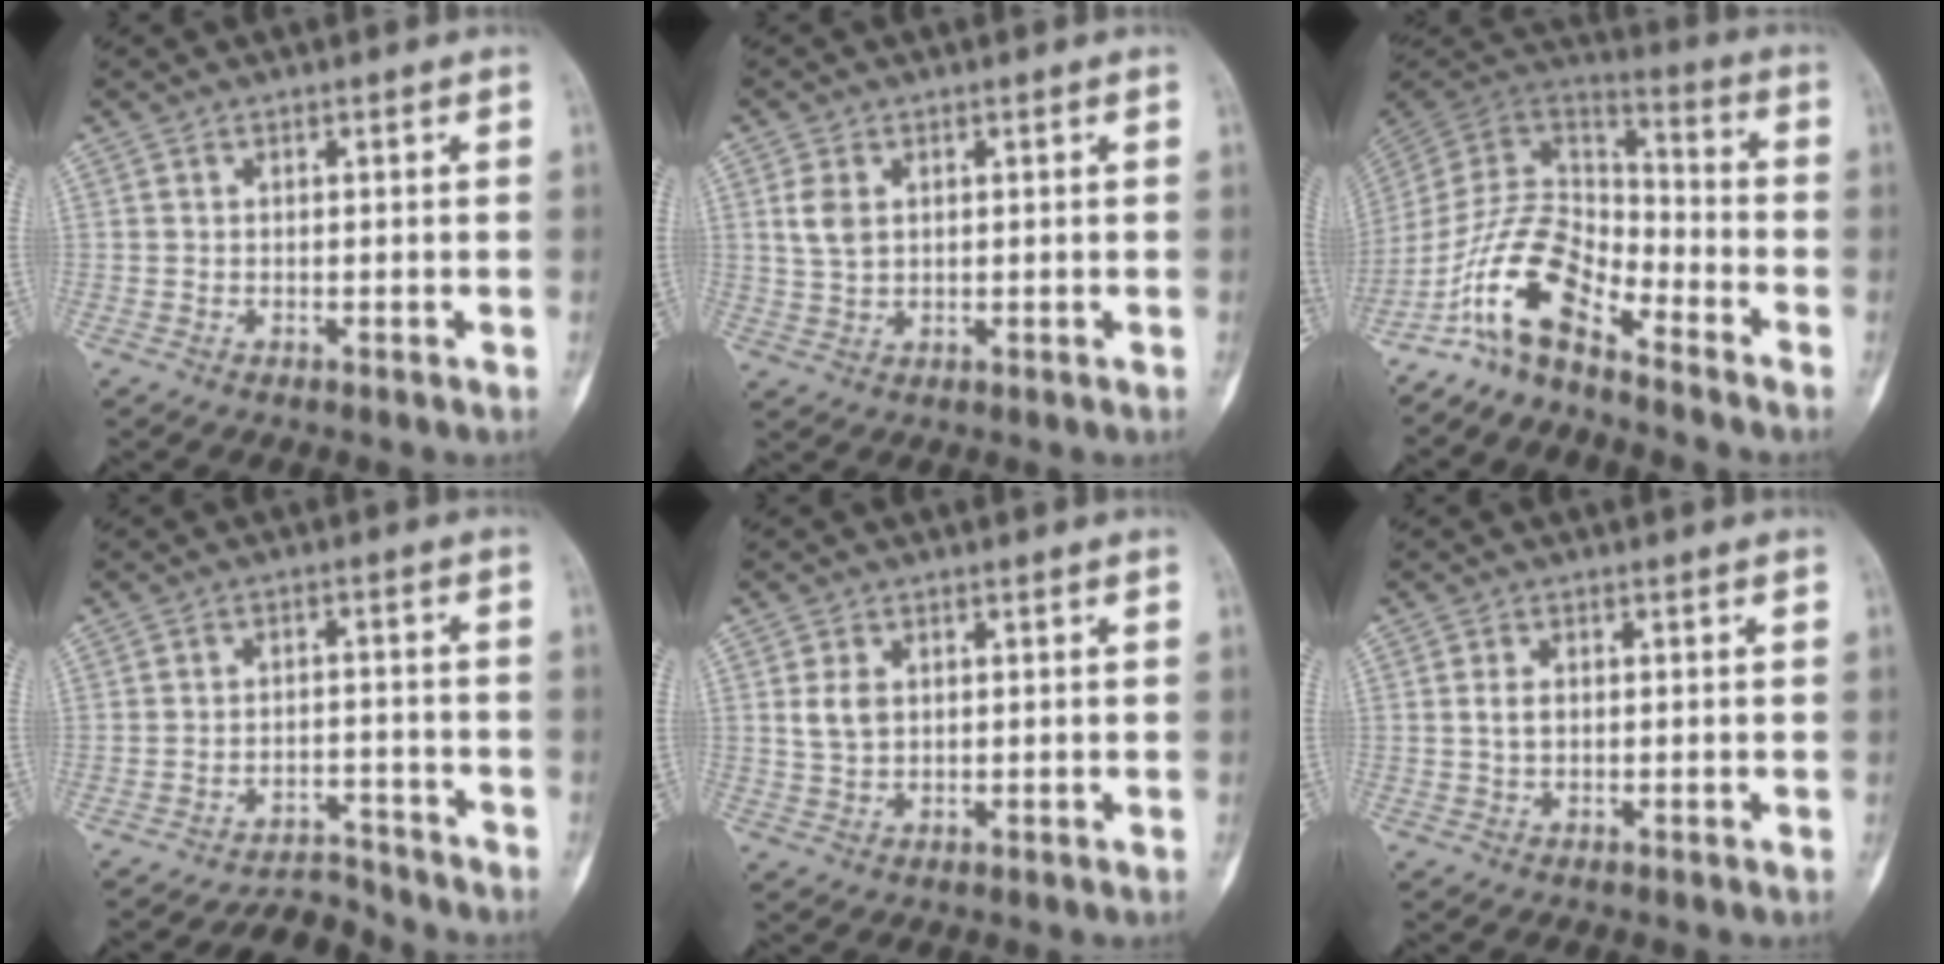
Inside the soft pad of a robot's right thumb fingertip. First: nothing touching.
{"total": 4.1, "force": [1.0, 2.7, 2.8], "torque": [-0.053, 0.000, 0.024]}
{"total": 12.9, "force": [-8.9, 5.6, 7.4], "torque": [-0.125, 0.094, -0.182]}
{"total": 5.8, "force": [-5.6, 0.8, -1.4], "torque": [0.024, 0.069, -0.087]}
{"total": 3.6, "force": [0.8, 2.6, 2.4], "torque": [-0.041, 0.000, 0.021]}
{"total": 2.0, "force": [0.1, 1.3, 1.5], "torque": [-0.025, 0.004, -0.001]}